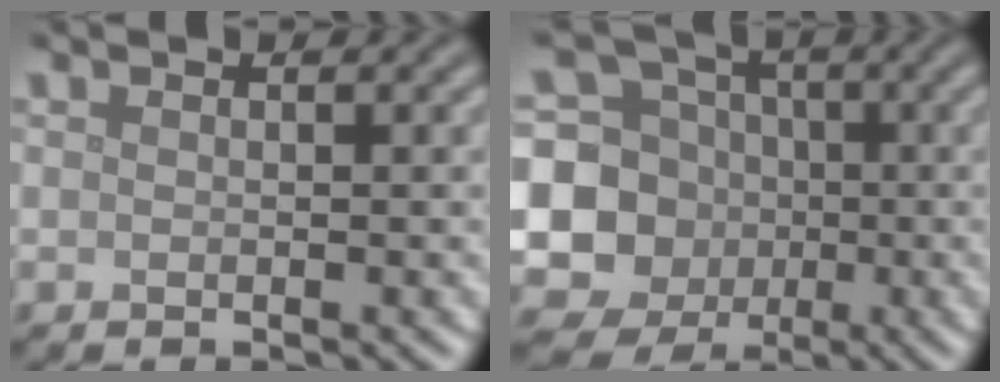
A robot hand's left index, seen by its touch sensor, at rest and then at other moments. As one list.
[{"total": 12.1, "force": [-1.6, 11.5, 3.7], "torque": [-0.107, 0.006, -0.045]}]